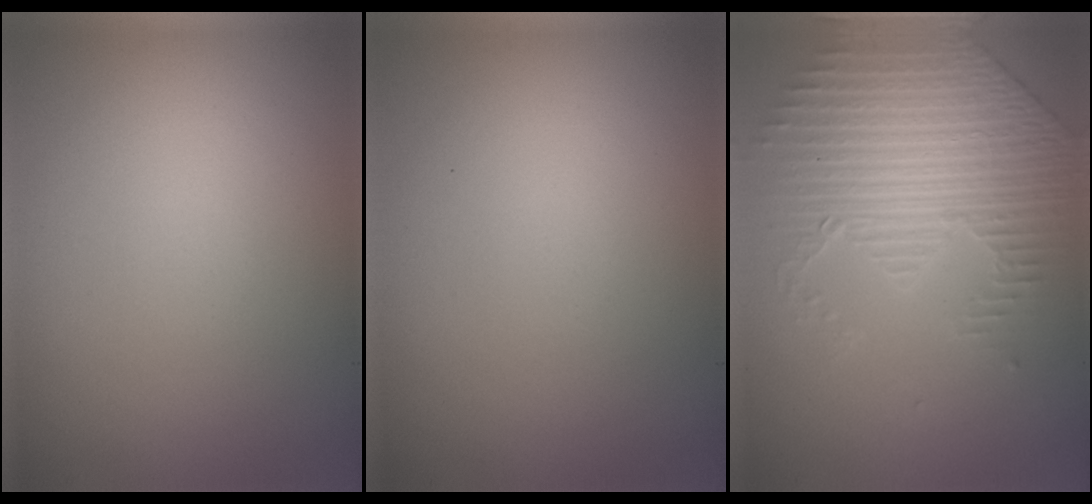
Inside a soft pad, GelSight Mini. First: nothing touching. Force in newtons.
{"total": 0.0}
{"total": 4.4, "press": 3.3, "slide": 3.0}